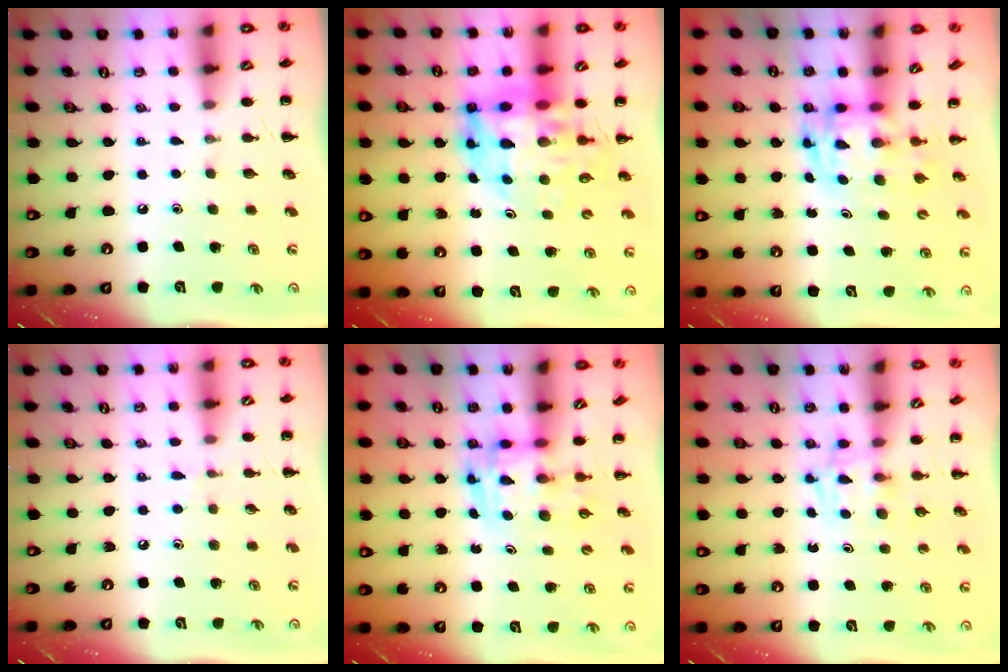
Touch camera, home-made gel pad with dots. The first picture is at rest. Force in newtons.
{"total": 13.8, "press": 13.2, "slide": 4.1}
{"total": 2.9, "press": 2.9, "slide": 0.6}
{"total": 4.7, "press": 4.3, "slide": 1.9}
{"total": 3.5, "press": 3.5, "slide": 0.6}
{"total": 3.1, "press": 2.8, "slide": 1.3}